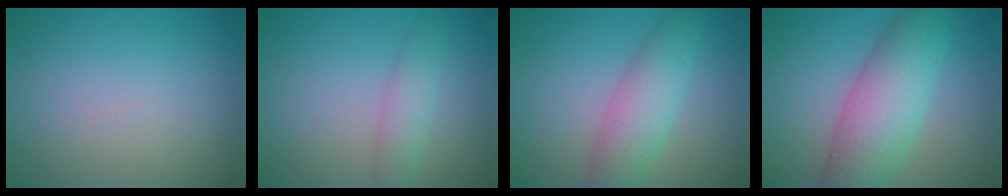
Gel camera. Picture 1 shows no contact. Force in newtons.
{"total": 2.2, "press": 2.2, "slide": 0.0}
{"total": 4.7, "press": 4.7, "slide": 0.1}
{"total": 7.6, "press": 7.6, "slide": 0.1}